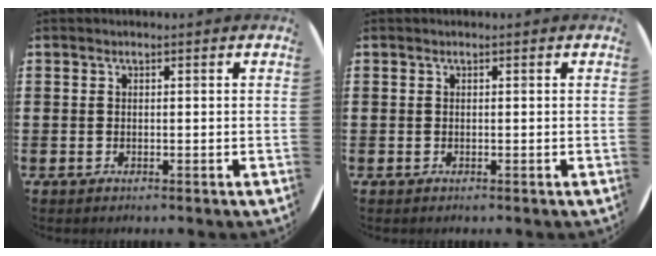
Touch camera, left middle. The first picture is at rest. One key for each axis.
{"total": 0.0}